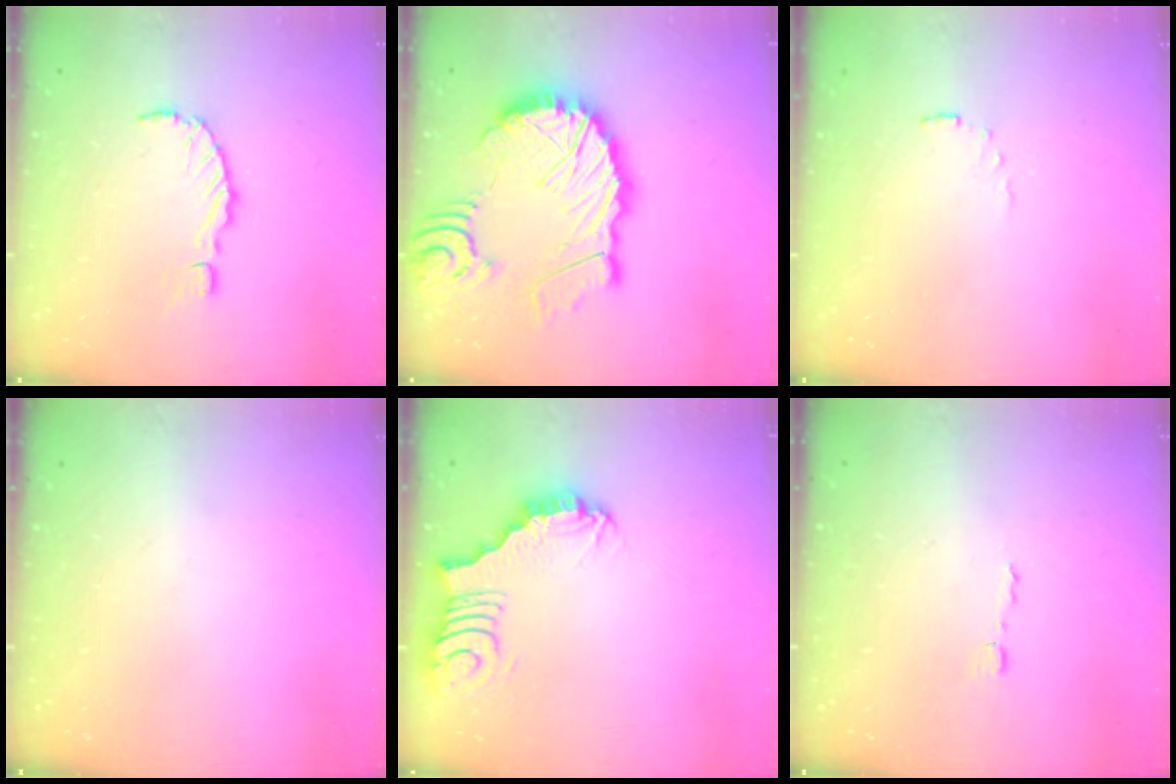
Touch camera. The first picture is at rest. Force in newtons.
{"total": 25.3, "press": 25.1, "slide": 3.2}
{"total": 3.7, "press": 3.7, "slide": 0.5}
{"total": 0.0}
{"total": 2.4, "press": 2.4, "slide": 0.3}
{"total": 1.2, "press": 1.2, "slide": 0.0}